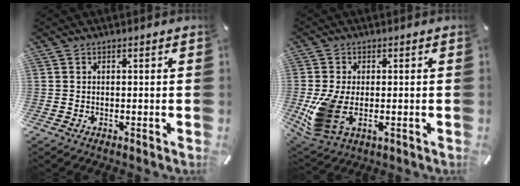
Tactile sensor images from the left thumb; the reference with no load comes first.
{"total": 9.9, "force": [-1.2, 6.0, 7.8], "torque": [-0.171, -0.013, -0.015]}